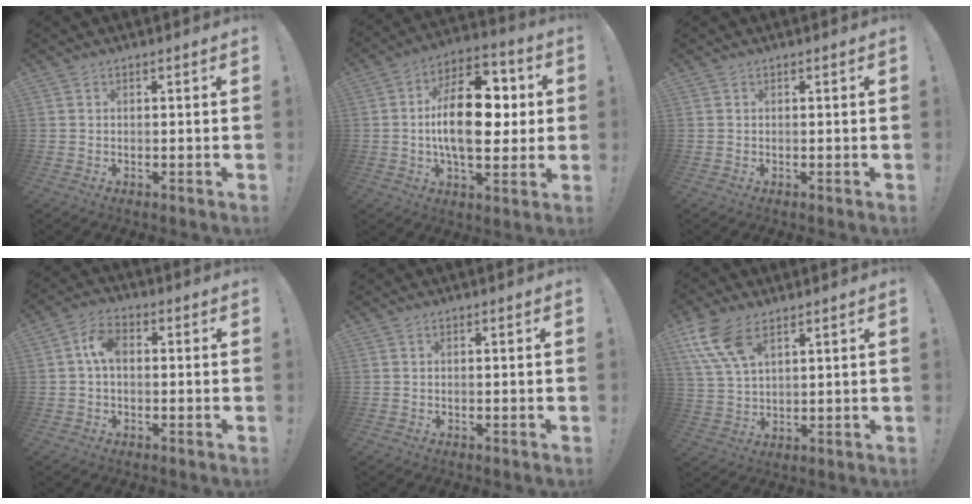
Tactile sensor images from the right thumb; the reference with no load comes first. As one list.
[{"total": 20.2, "force": [0.9, 10.7, 17.1], "torque": [-0.273, 0.005, 0.013]}, {"total": 0.0}, {"total": 6.3, "force": [0.5, 3.9, 5.0], "torque": [-0.089, 0.015, 0.013]}, {"total": 0.0}, {"total": 11.0, "force": [6.4, 5.4, 7.2], "torque": [-0.161, -0.017, 0.124]}]